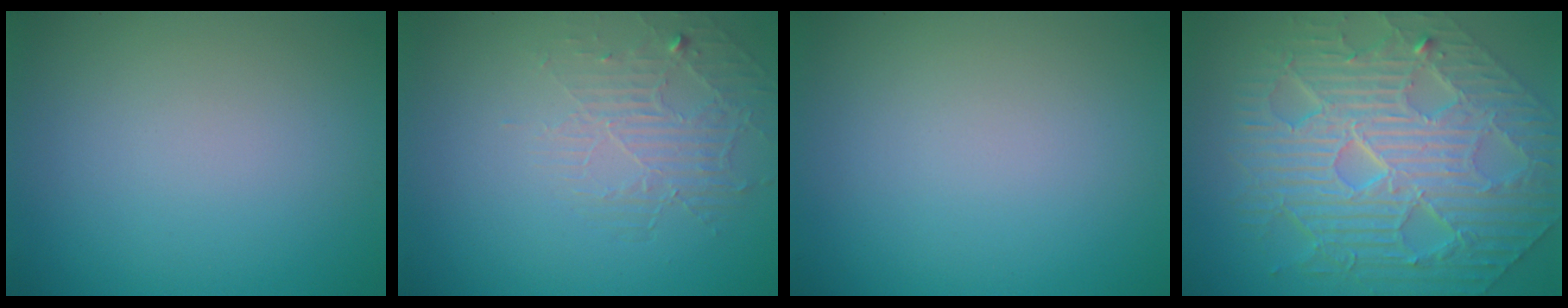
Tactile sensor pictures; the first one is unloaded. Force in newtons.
{"total": 2.0, "press": 1.1, "slide": 1.7}
{"total": 0.0}
{"total": 10.6, "press": 7.5, "slide": 7.5}